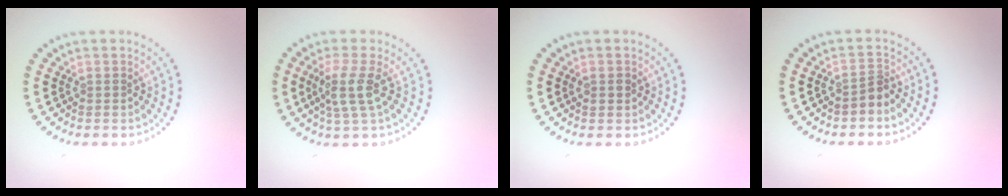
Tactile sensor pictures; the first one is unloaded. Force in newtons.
{"total": 2.9, "press": 2.3, "slide": 1.8}
{"total": 0.9, "press": 0.9, "slide": 0.1}
{"total": 1.6, "press": 1.2, "slide": 1.2}